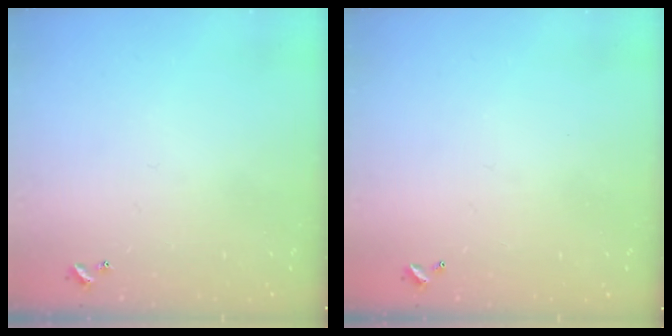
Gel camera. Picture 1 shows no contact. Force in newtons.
{"total": 2.7, "press": 2.7, "slide": 0.1}